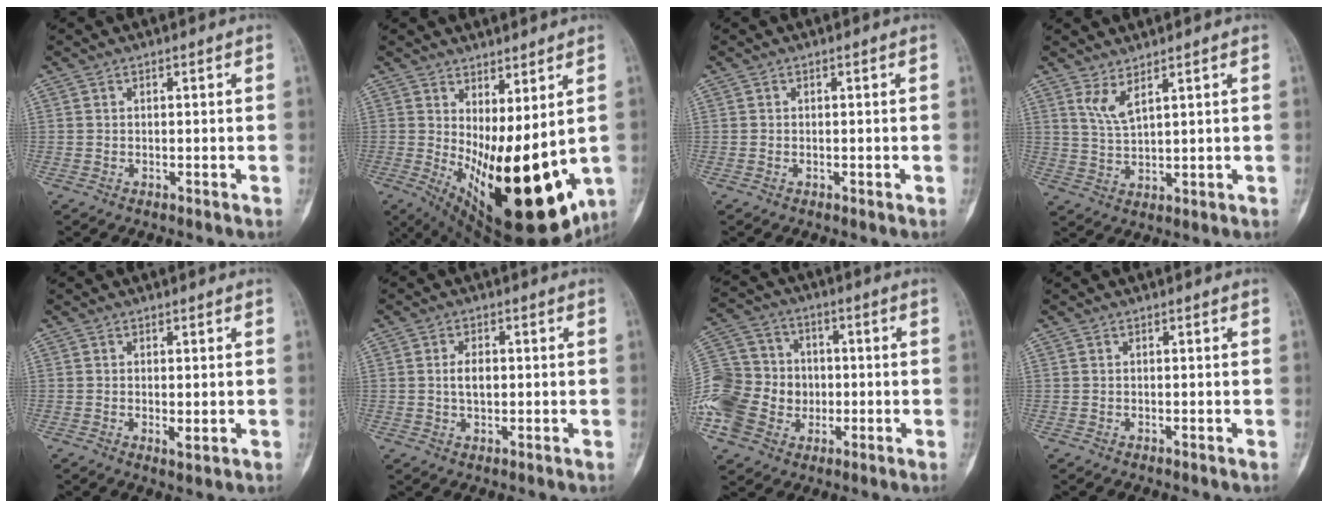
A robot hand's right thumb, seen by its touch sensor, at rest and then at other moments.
{"total": 21.2, "force": [-1.0, 8.1, 19.6], "torque": [-0.266, -0.044, 0.016]}
{"total": 0.0}
{"total": 4.2, "force": [2.7, 0.8, 3.0], "torque": [-0.064, -0.030, 0.063]}
{"total": 2.0, "force": [-0.2, 0.8, 1.8], "torque": [-0.030, -0.007, -0.001]}
{"total": 3.3, "force": [0.2, 1.9, 2.7], "torque": [-0.044, -0.003, 0.003]}
{"total": 19.7, "force": [-3.6, 16.4, 10.3], "torque": [-0.218, 0.029, -0.061]}
{"total": 0.0}